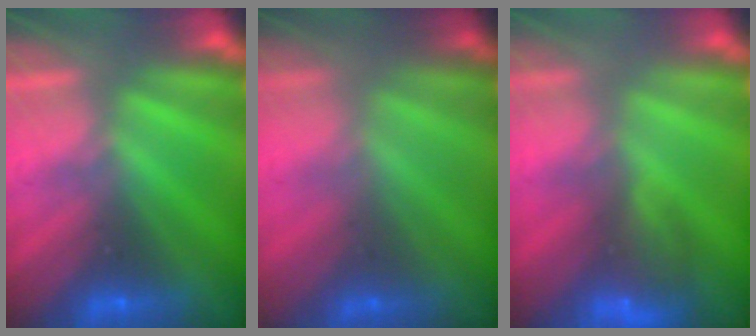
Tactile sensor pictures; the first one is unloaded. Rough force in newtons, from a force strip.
{"total": 1.4}
{"total": 9.4}